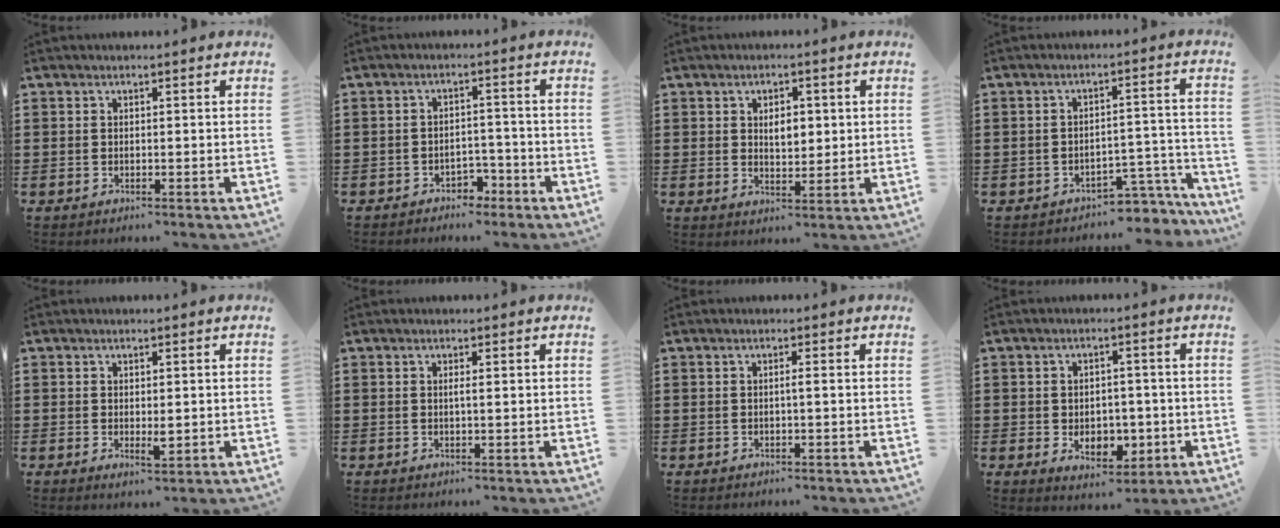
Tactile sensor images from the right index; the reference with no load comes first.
{"total": 2.9, "force": [-2.5, 1.3, 0.8], "torque": [-0.019, 0.005, -0.051]}
{"total": 3.8, "force": [0.8, 2.0, 3.1], "torque": [-0.051, 0.003, 0.008]}
{"total": 4.4, "force": [-3.9, 1.2, 1.5], "torque": [-0.026, 0.008, -0.079]}
{"total": 2.4, "force": [0.0, 1.2, 2.1], "torque": [-0.029, -0.002, -0.001]}
{"total": 0.9, "force": [0.2, 0.1, 0.9], "torque": [-0.017, 0.000, 0.003]}
{"total": 0.8, "force": [-0.1, -0.2, 0.8], "torque": [-0.016, -0.003, -0.003]}
{"total": 4.8, "force": [-1.0, 3.5, 3.1], "torque": [-0.047, 0.004, -0.022]}